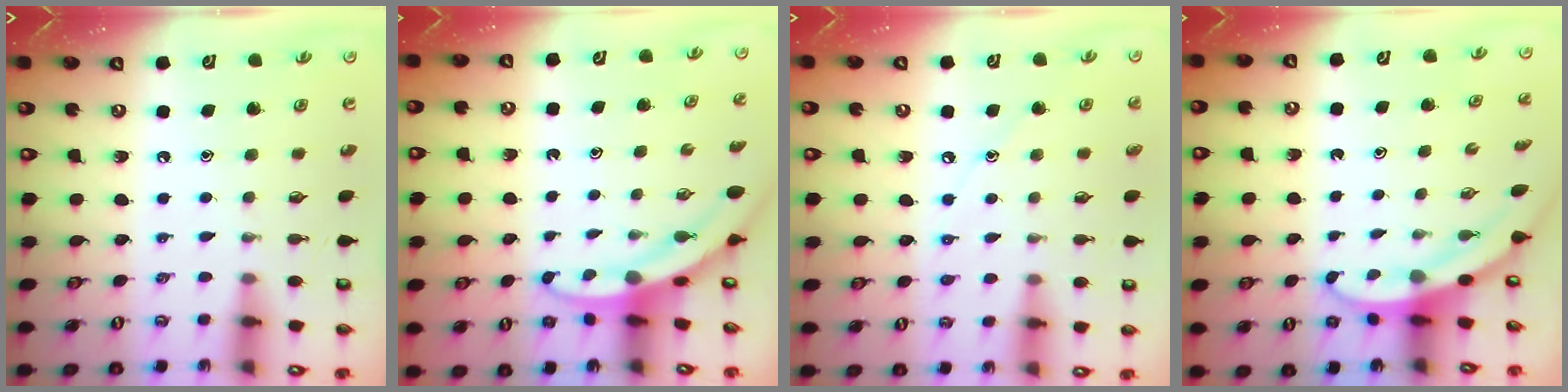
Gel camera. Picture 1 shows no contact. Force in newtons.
{"total": 3.3, "press": 3.3, "slide": 0.3}
{"total": 4.7, "press": 4.7, "slide": 0.6}
{"total": 3.0, "press": 3.0, "slide": 0.1}